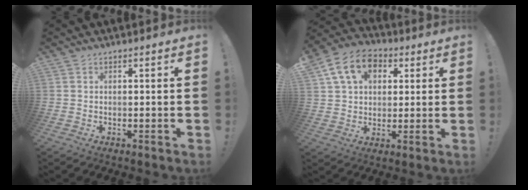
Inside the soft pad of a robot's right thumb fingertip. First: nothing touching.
{"total": 14.3, "force": [5.6, 10.4, 8.0], "torque": [-0.122, -0.010, 0.108]}